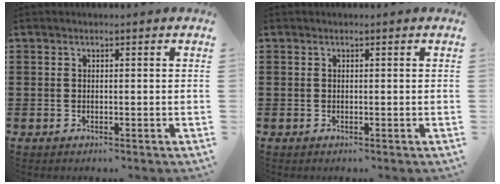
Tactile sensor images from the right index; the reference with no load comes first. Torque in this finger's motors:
{"motor_torque": [0.00, 0.00, 0.00, 0.00]}